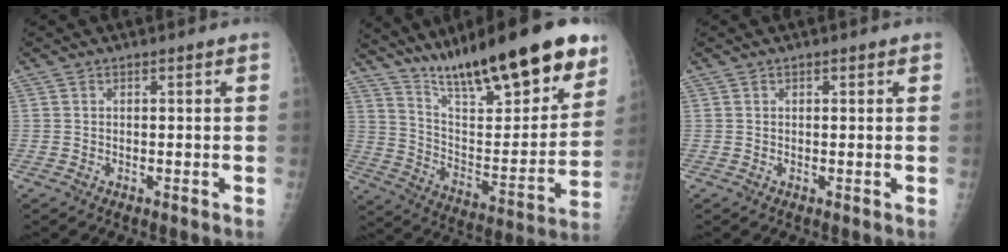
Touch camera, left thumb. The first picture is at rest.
{"total": 27.2, "force": [18.8, 6.8, 18.4], "torque": [-0.252, -0.064, 0.309]}
{"total": 0.9, "force": [0.5, 0.4, 0.6], "torque": [-0.006, 0.000, 0.004]}